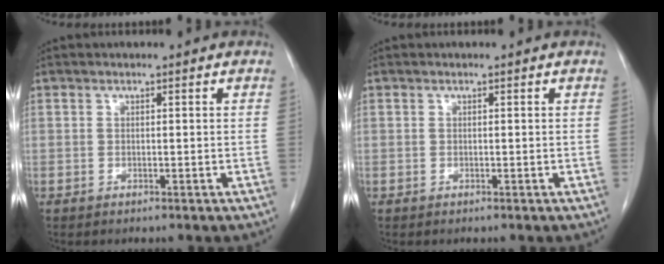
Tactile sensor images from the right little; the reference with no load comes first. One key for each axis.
{"total": 0.0}